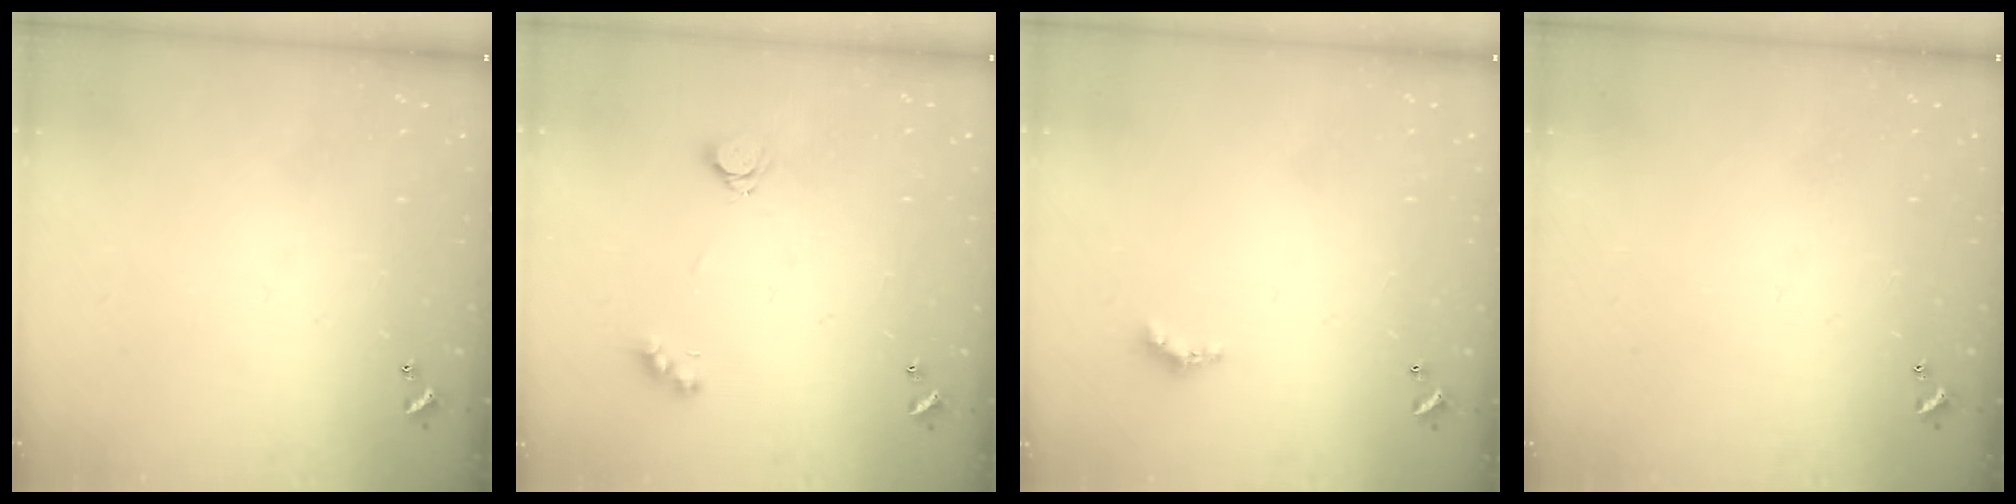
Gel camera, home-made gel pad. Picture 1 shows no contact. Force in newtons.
{"total": 2.8, "press": 2.8, "slide": 0.5}
{"total": 2.8, "press": 2.7, "slide": 0.6}
{"total": 0.0}